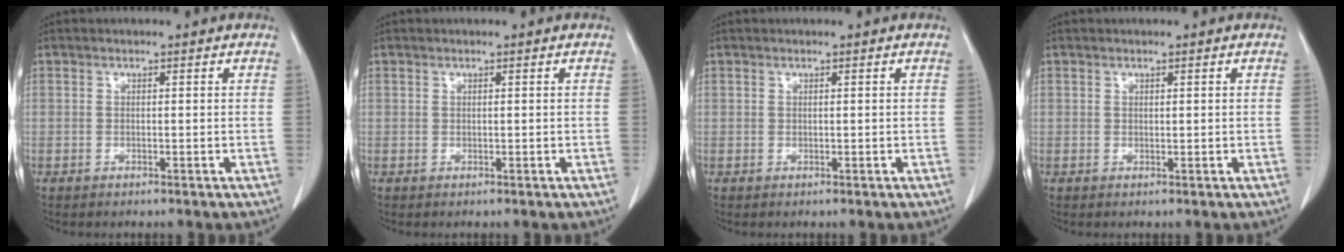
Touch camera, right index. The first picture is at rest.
{"total": 0.0}
{"total": 0.0}
{"total": 0.0}